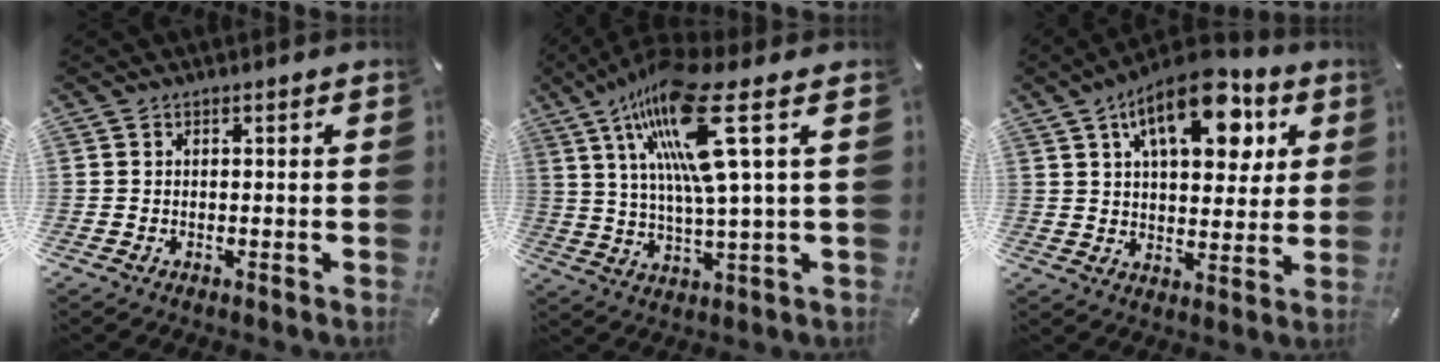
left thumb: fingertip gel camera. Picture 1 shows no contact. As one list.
[{"total": 18.3, "force": [8.1, 2.9, 16.1], "torque": [-0.328, -0.028, 0.118]}, {"total": 16.7, "force": [8.0, 8.5, 12.0], "torque": [-0.164, -0.026, 0.130]}]